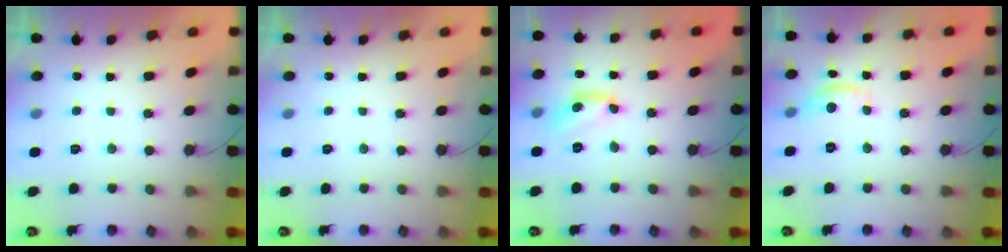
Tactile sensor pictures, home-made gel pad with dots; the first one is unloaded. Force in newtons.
{"total": 0.0}
{"total": 7.8, "press": 7.8, "slide": 0.5}
{"total": 6.8, "press": 6.8, "slide": 0.2}